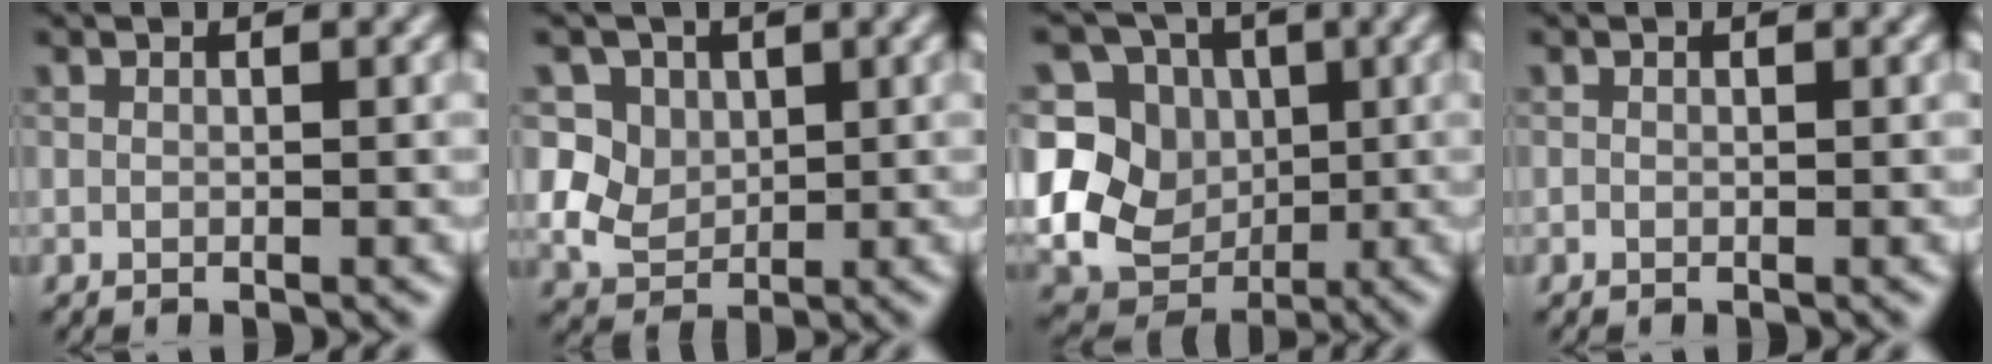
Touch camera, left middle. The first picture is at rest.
{"total": 7.4, "force": [2.6, 6.1, 3.2], "torque": [-0.054, 0.019, 0.031]}
{"total": 14.1, "force": [1.2, 13.0, 5.6], "torque": [-0.155, 0.026, 0.014]}
{"total": 0.0}